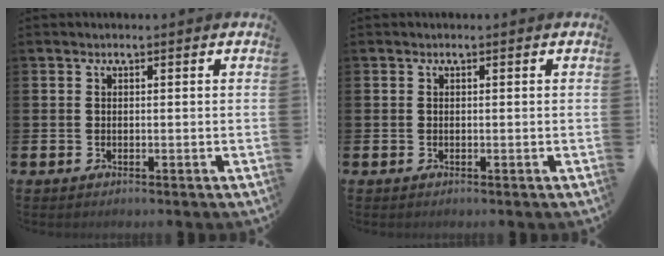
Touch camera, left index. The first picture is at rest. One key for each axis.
{"total": 0.0}